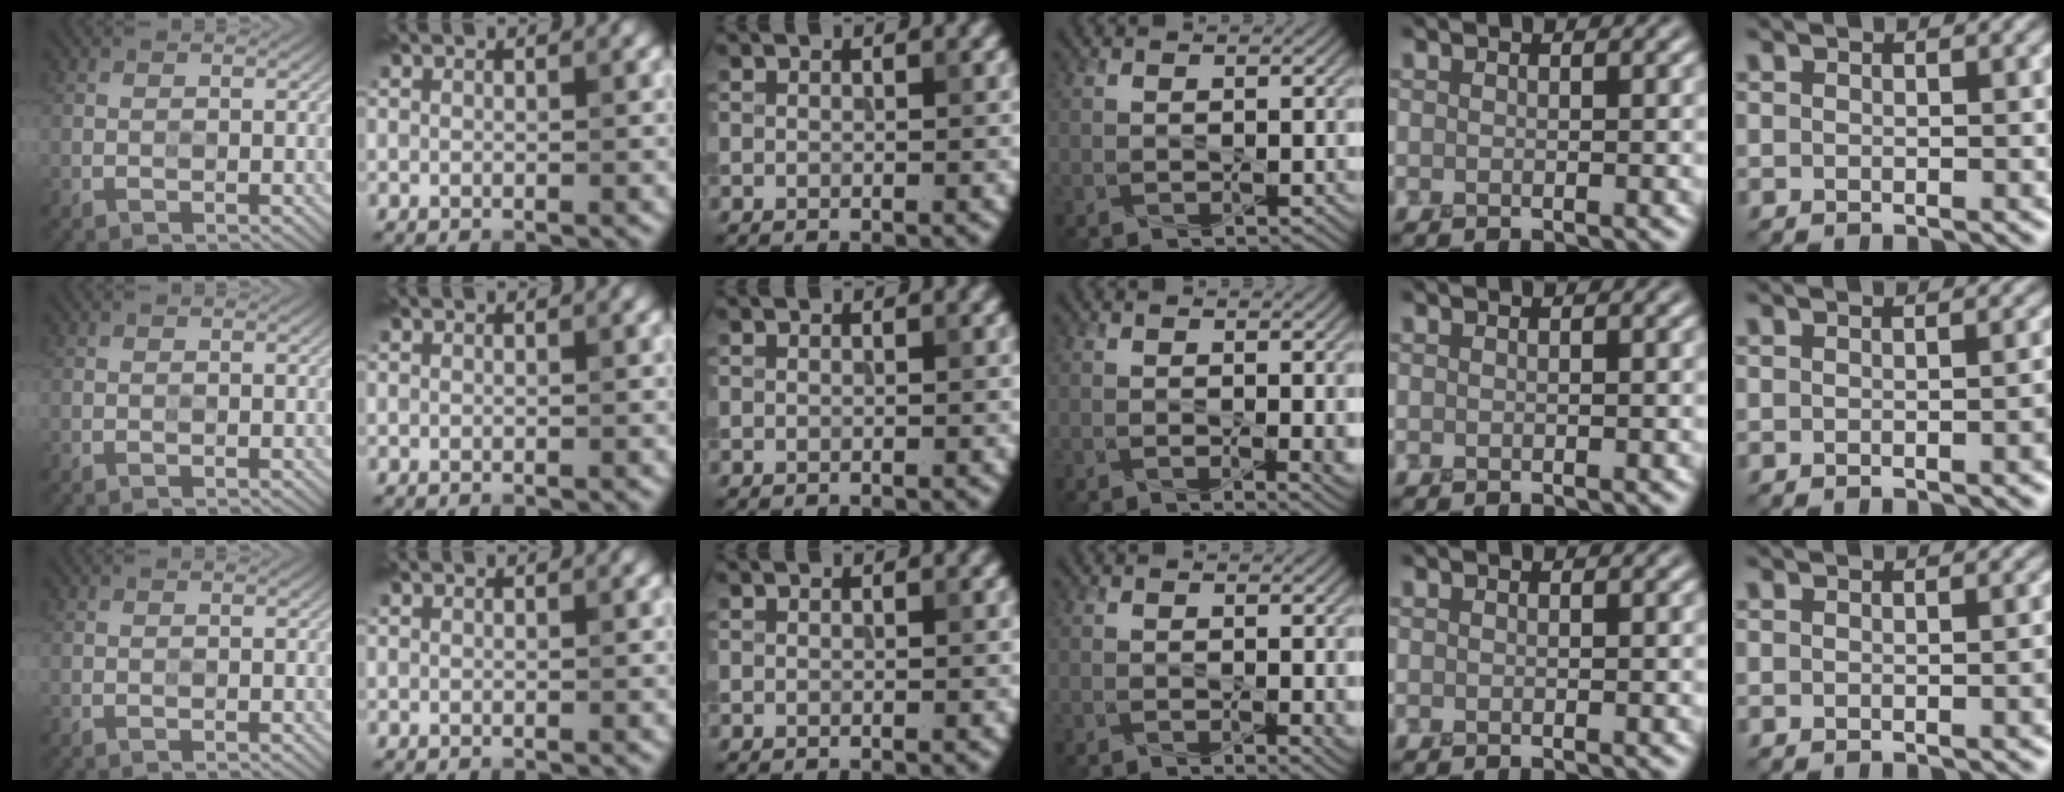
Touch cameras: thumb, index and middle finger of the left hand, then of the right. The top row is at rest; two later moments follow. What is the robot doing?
{"motion": "squeeze", "object": "stress ball aka squeeze ball"}